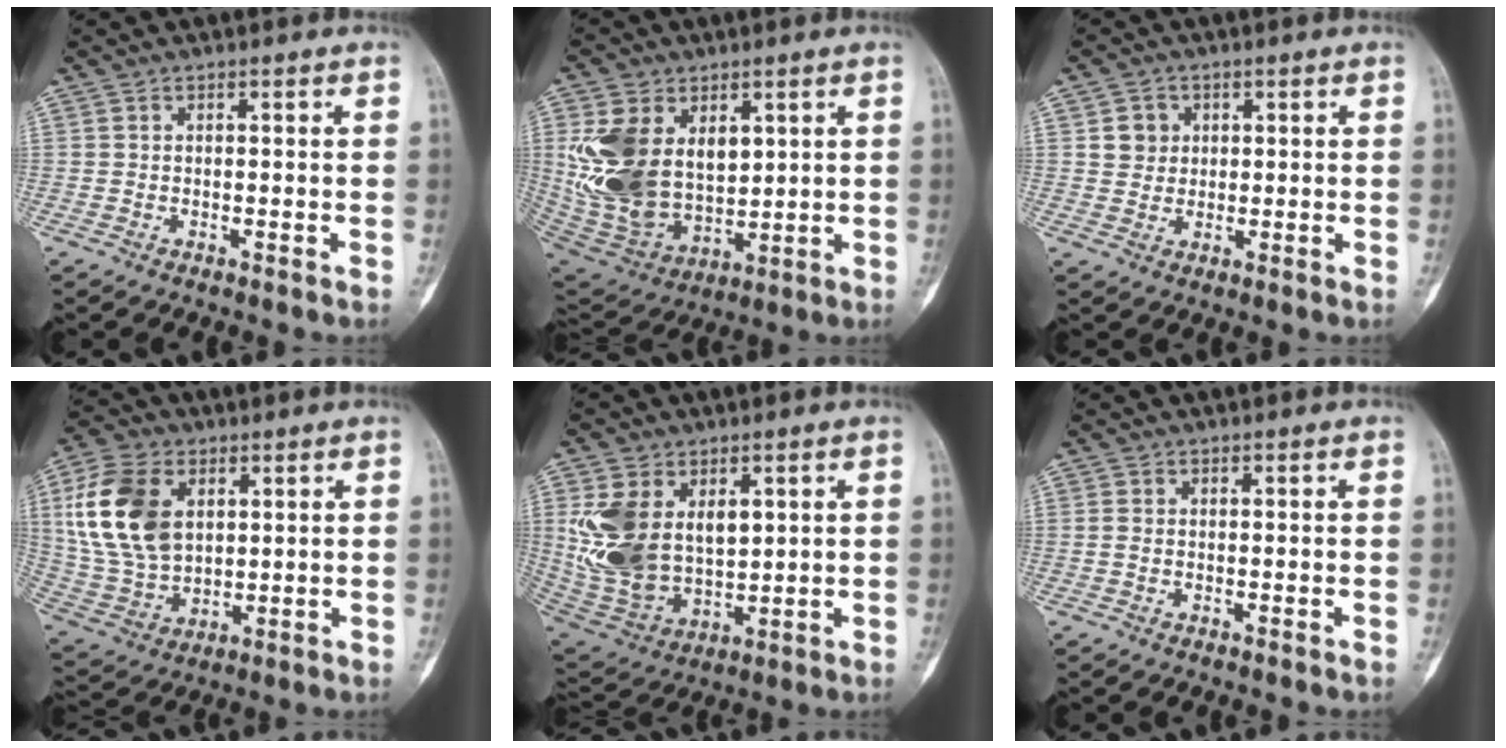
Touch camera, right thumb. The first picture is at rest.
{"total": 18.5, "force": [4.3, 12.5, 13.0], "torque": [-0.240, -0.021, 0.107]}
{"total": 3.9, "force": [1.1, 3.6, 1.0], "torque": [0.004, -0.002, 0.017]}
{"total": 17.3, "force": [4.5, 11.5, 12.2], "torque": [-0.235, -0.006, 0.095]}
{"total": 16.6, "force": [3.8, 10.9, 11.9], "torque": [-0.218, -0.014, 0.096]}
{"total": 0.8, "force": [-0.1, 0.6, 0.6], "torque": [-0.018, 0.000, -0.001]}